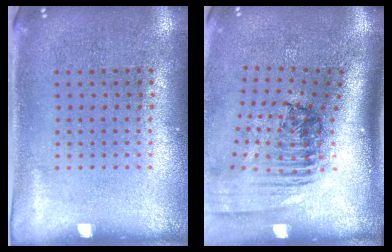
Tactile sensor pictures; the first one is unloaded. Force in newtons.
{"total": 2.4, "press": 1.6, "slide": 1.7}